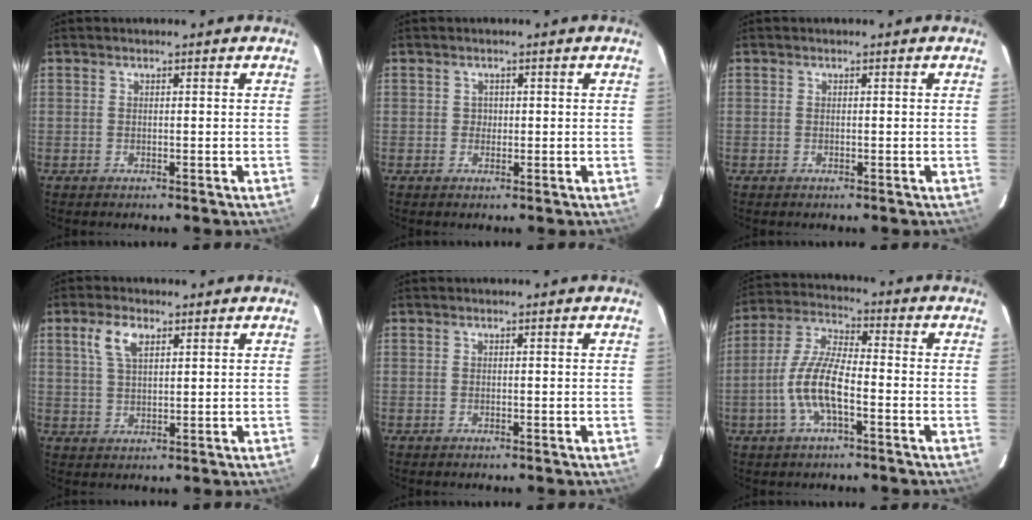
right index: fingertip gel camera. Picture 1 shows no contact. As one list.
[{"total": 1.2, "force": [-0.1, 1.2, 0.0], "torque": [0.003, 0.003, 0.000]}, {"total": 0.0}, {"total": 5.5, "force": [2.6, 2.7, 4.0], "torque": [-0.079, 0.012, 0.051]}, {"total": 0.0}, {"total": 10.1, "force": [-3.5, 2.8, 9.1], "torque": [-0.195, 0.005, -0.068]}]